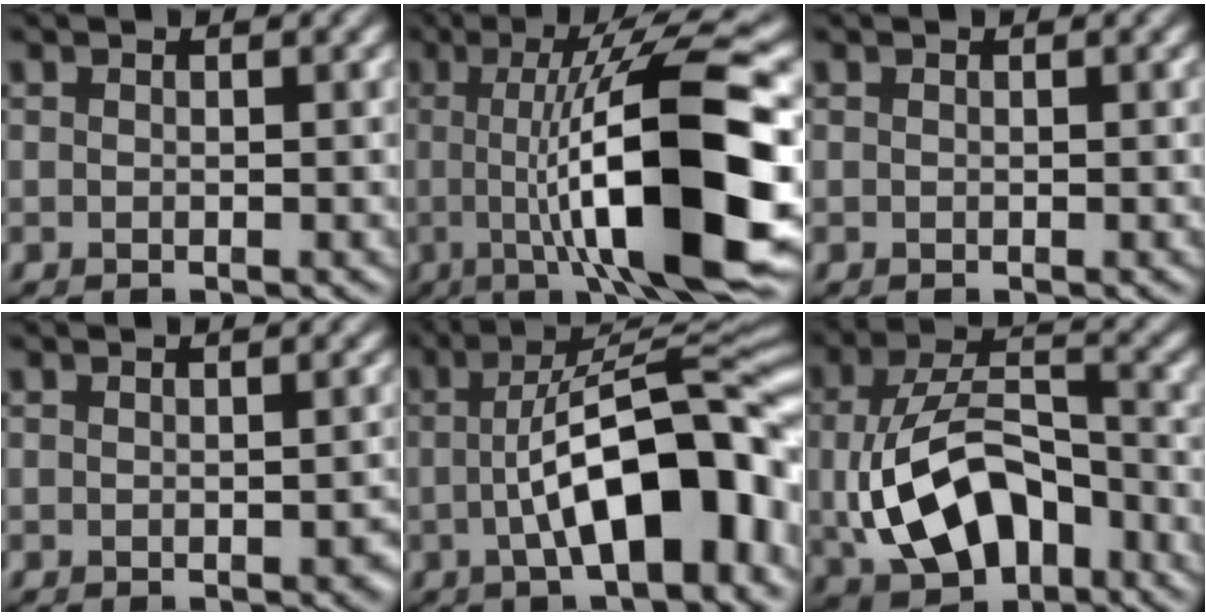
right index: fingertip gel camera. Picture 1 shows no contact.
{"total": 14.6, "force": [-1.4, 3.3, 14.2], "torque": [-0.190, 0.013, -0.027]}
{"total": 0.0}
{"total": 1.6, "force": [-0.6, 0.6, 1.3], "torque": [-0.019, -0.001, -0.006]}
{"total": 12.2, "force": [-1.9, 4.1, 11.4], "torque": [-0.155, 0.014, -0.033]}
{"total": 9.7, "force": [-2.3, 5.9, 7.3], "torque": [-0.142, -0.004, -0.034]}